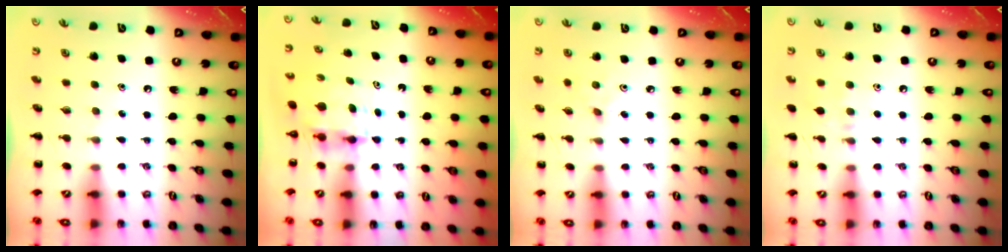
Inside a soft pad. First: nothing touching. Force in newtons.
{"total": 3.9, "press": 3.9, "slide": 0.3}
{"total": 2.4, "press": 2.2, "slide": 0.8}
{"total": 6.4, "press": 6.0, "slide": 2.3}